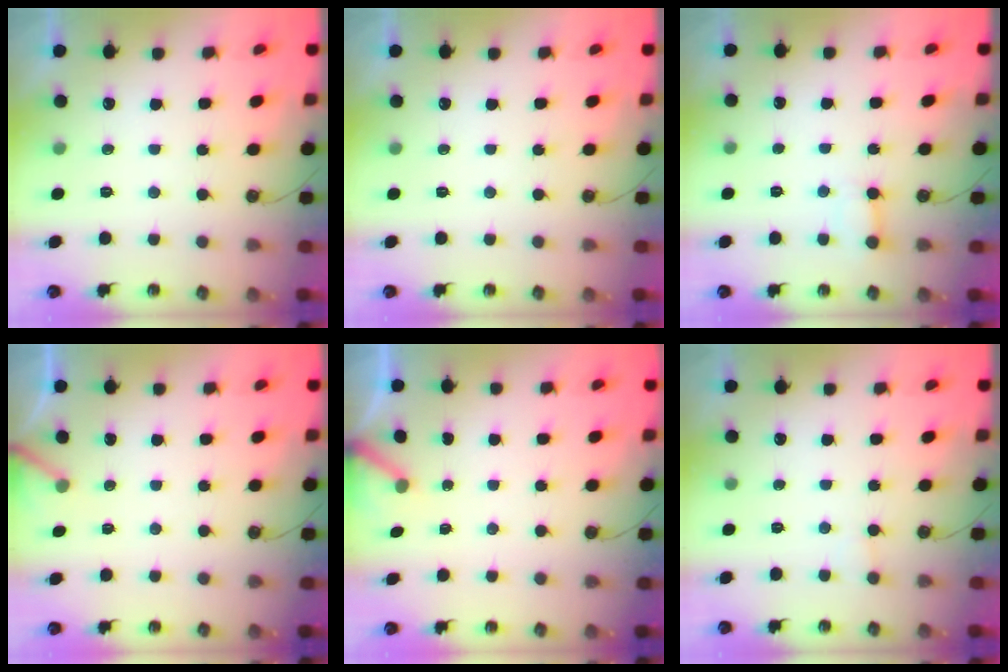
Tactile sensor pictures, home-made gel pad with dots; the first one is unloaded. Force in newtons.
{"total": 0.0}
{"total": 3.3, "press": 3.3, "slide": 0.4}
{"total": 2.9, "press": 2.9, "slide": 0.2}
{"total": 2.8, "press": 2.8, "slide": 0.3}
{"total": 2.9, "press": 2.9, "slide": 0.2}